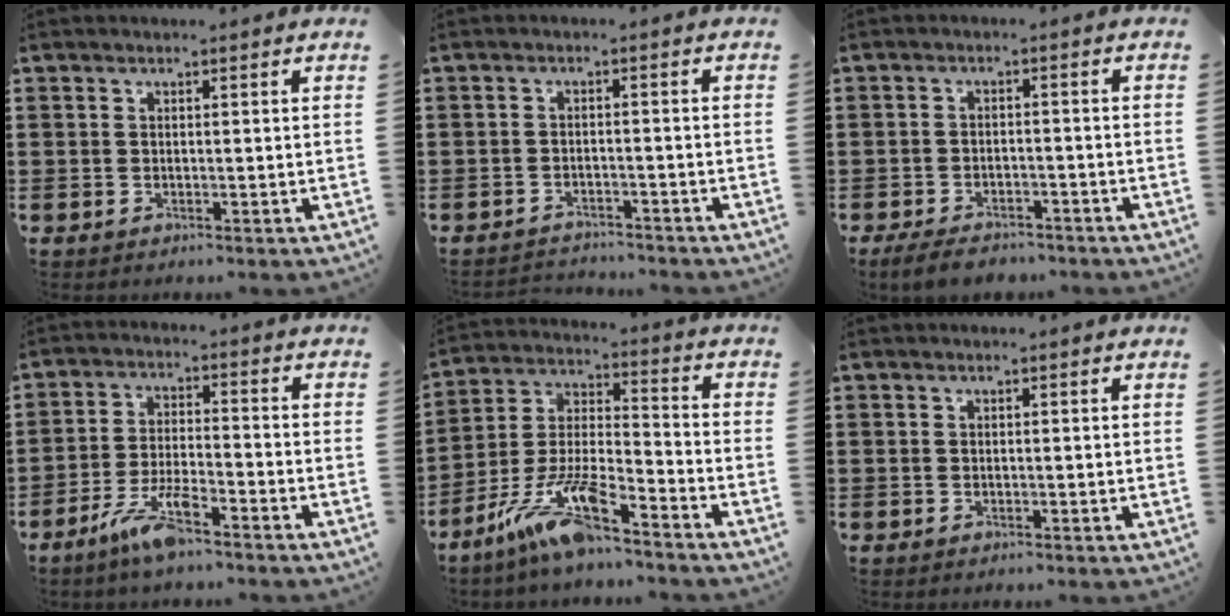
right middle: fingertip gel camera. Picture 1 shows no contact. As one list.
[{"total": 2.3, "force": [-2.3, 0.3, -0.1], "torque": [-0.005, -0.001, -0.050]}, {"total": 3.8, "force": [-3.5, 1.2, 1.2], "torque": [-0.033, 0.000, -0.073]}, {"total": 6.7, "force": [-4.7, 1.2, 4.5], "torque": [-0.097, -0.002, -0.090]}, {"total": 11.6, "force": [-8.9, 1.7, 7.3], "torque": [-0.166, 0.002, -0.179]}, {"total": 0.0}]